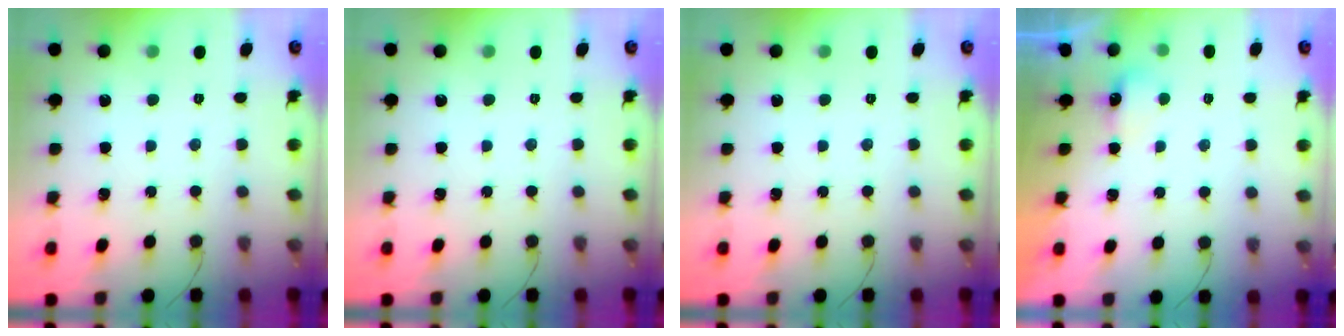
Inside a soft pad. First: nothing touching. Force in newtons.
{"total": 0.0}
{"total": 0.0}
{"total": 2.5, "press": 2.5, "slide": 0.6}